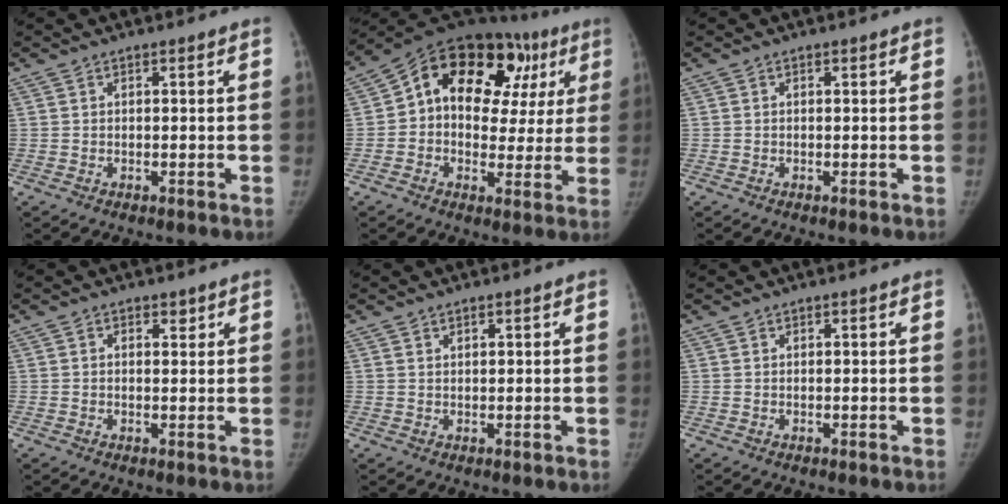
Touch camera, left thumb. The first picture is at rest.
{"total": 22.4, "force": [7.0, 14.6, 15.5], "torque": [-0.176, 0.051, 0.102]}
{"total": 0.0}
{"total": 1.4, "force": [0.8, 0.9, 0.7], "torque": [0.000, -0.003, 0.009]}
{"total": 0.8, "force": [0.7, 0.3, 0.3], "torque": [-0.001, -0.005, 0.011]}
{"total": 0.0}